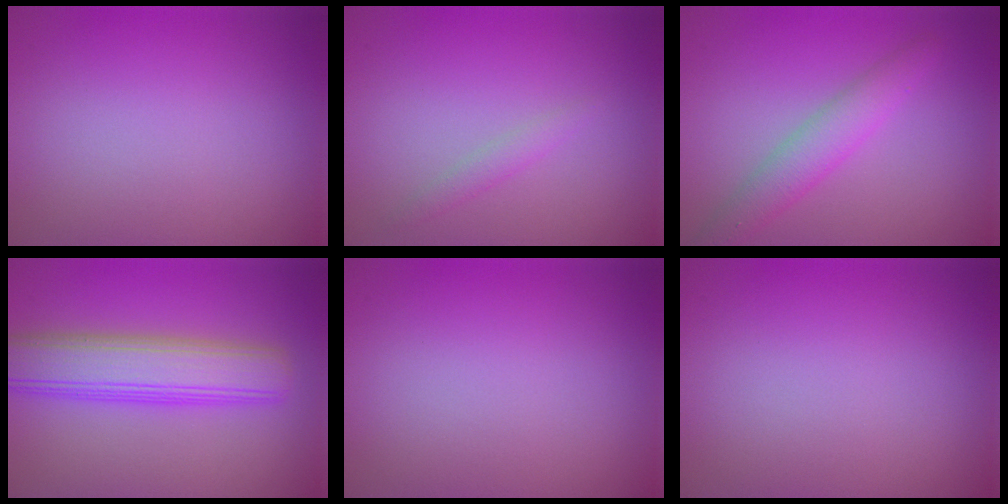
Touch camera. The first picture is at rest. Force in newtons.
{"total": 1.1, "press": 1.1, "slide": 0.2}
{"total": 3.2, "press": 3.2, "slide": 0.1}
{"total": 6.8, "press": 6.8, "slide": 0.2}
{"total": 0.0}
{"total": 0.0}